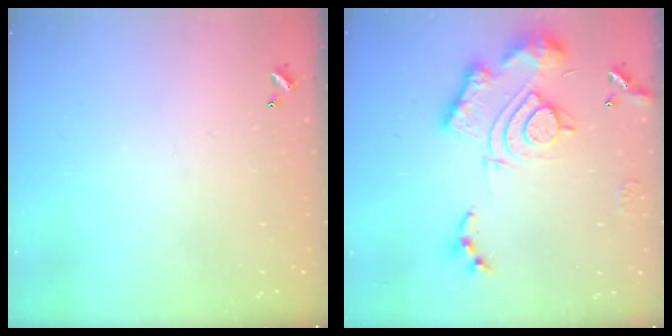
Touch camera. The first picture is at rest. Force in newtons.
{"total": 17.9, "press": 17.8, "slide": 1.9}